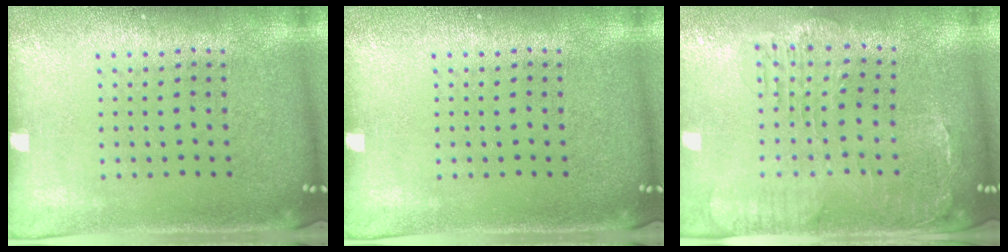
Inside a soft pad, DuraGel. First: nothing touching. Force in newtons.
{"total": 0.0}
{"total": 1.6, "press": 1.5, "slide": 0.5}